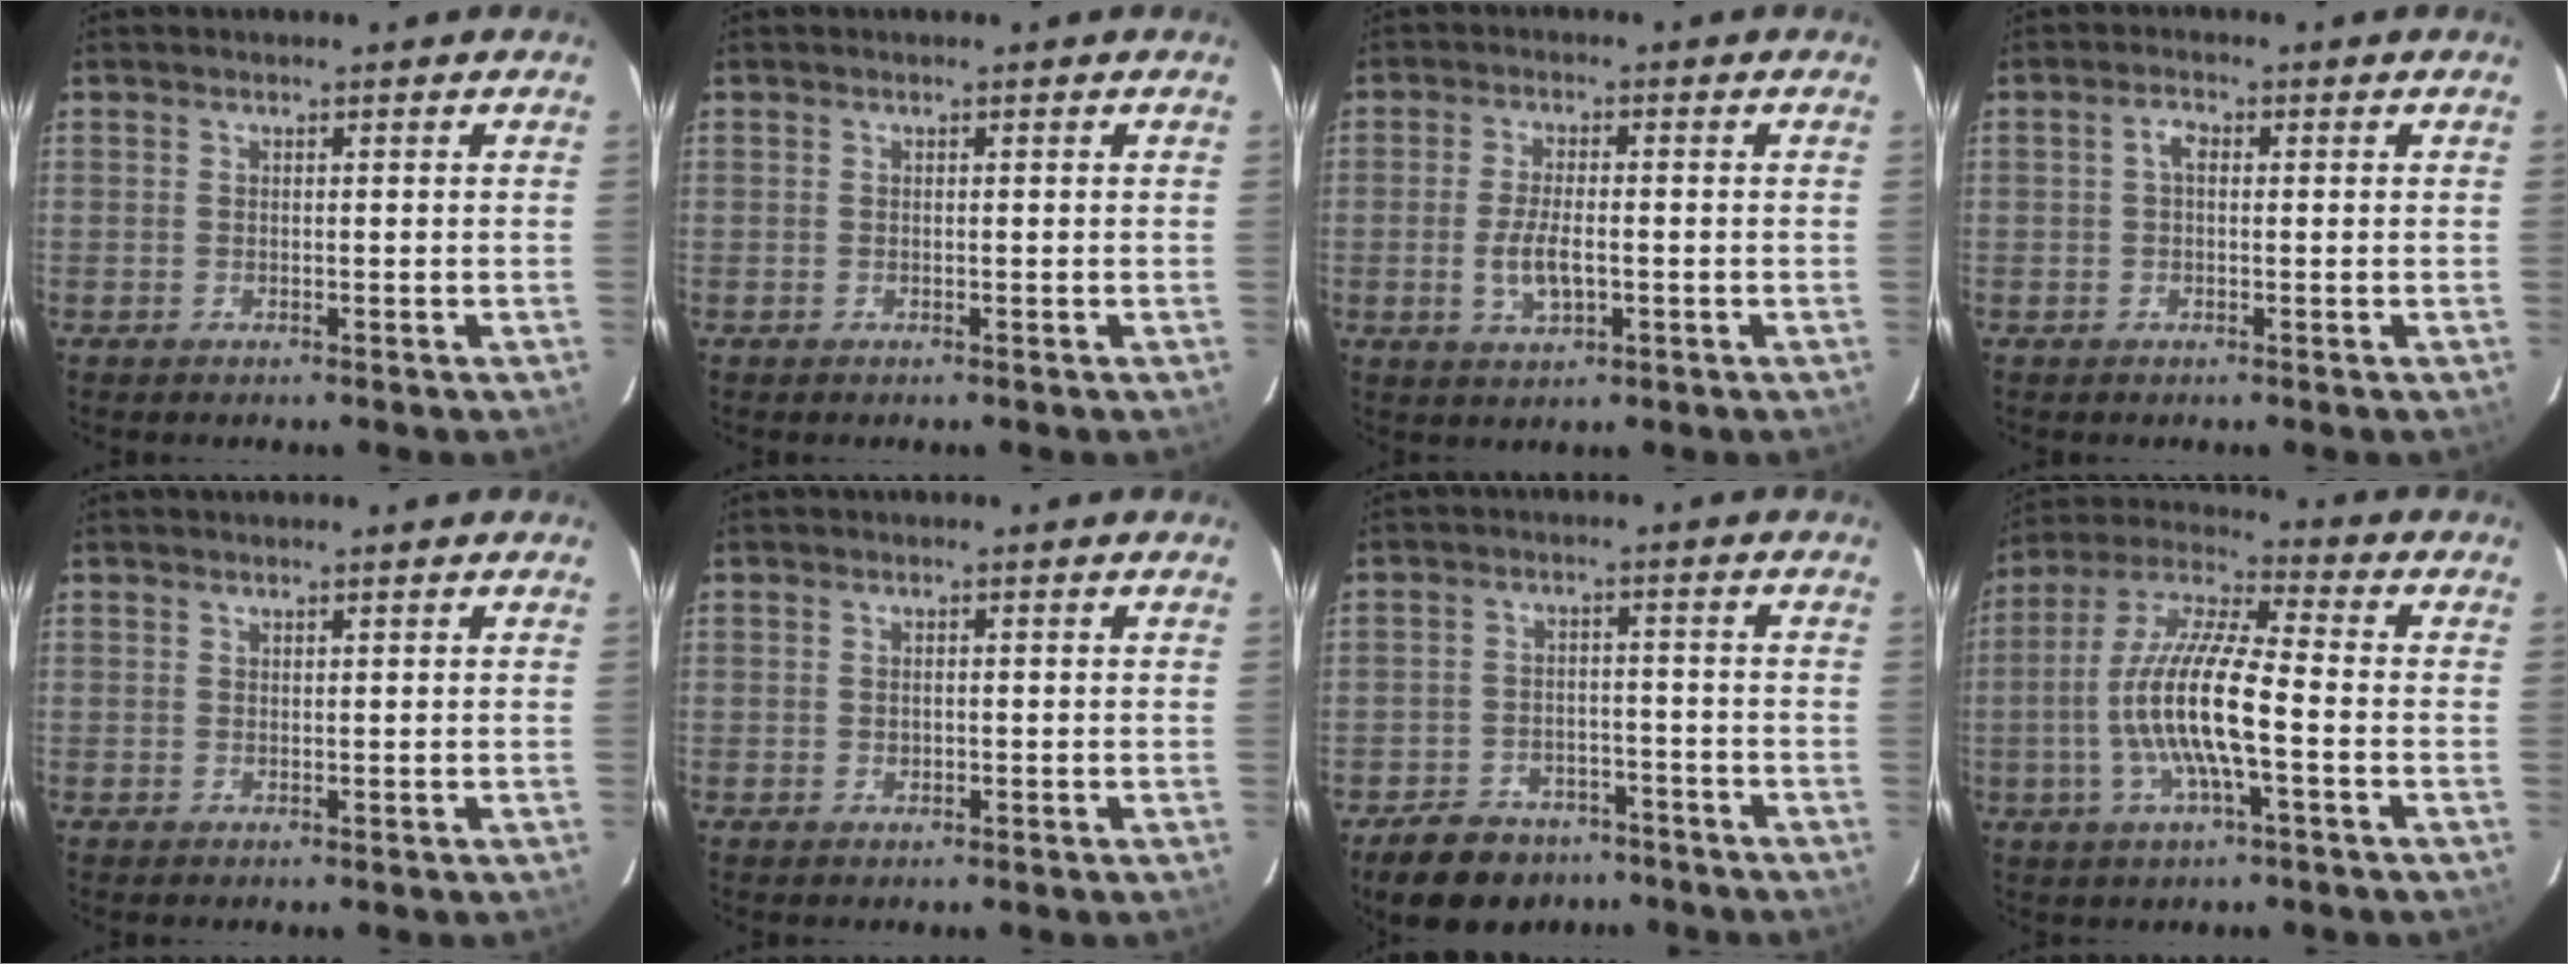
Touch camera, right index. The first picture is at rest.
{"total": 0.0}
{"total": 5.7, "force": [-1.4, 2.3, 5.0], "torque": [-0.101, -0.006, -0.022]}
{"total": 2.0, "force": [0.2, 1.1, 1.6], "torque": [-0.033, 0.009, 0.003]}
{"total": 0.5, "force": [0.5, -0.1, 0.1], "torque": [-0.005, -0.003, 0.009]}
{"total": 0.9, "force": [-0.2, 0.8, 0.5], "torque": [-0.006, 0.000, -0.002]}
{"total": 11.4, "force": [-8.4, 6.8, 3.7], "torque": [-0.098, 0.014, -0.112]}
{"total": 13.9, "force": [-3.1, 2.6, 13.3], "torque": [-0.264, 0.000, -0.063]}